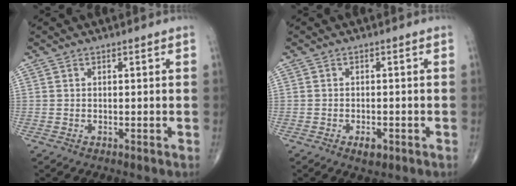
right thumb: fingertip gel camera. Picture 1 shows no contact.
{"total": 2.4, "force": [-1.2, 1.2, 1.7], "torque": [-0.022, 0.002, -0.016]}